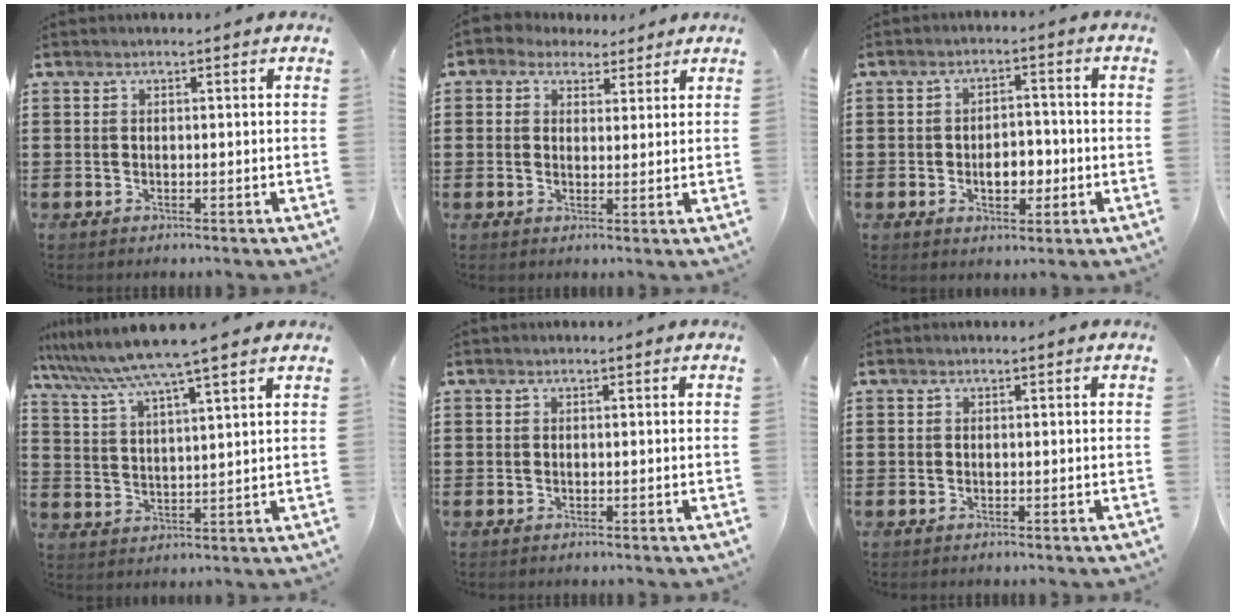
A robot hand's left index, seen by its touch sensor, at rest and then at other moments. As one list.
[{"total": 2.5, "force": [1.8, 1.8, 0.3], "torque": [-0.016, 0.008, 0.032]}, {"total": 5.1, "force": [-1.4, 3.0, 4.0], "torque": [-0.058, 0.002, -0.031]}, {"total": 7.7, "force": [6.6, -1.1, 3.8], "torque": [-0.097, -0.040, 0.112]}, {"total": 0.0}, {"total": 0.0}]